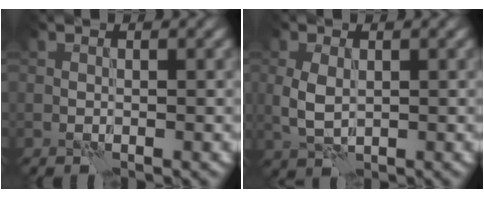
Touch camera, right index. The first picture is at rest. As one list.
[{"total": 2.6, "force": [0.3, 1.6, 2.0], "torque": [-0.050, 0.003, 0.008]}]